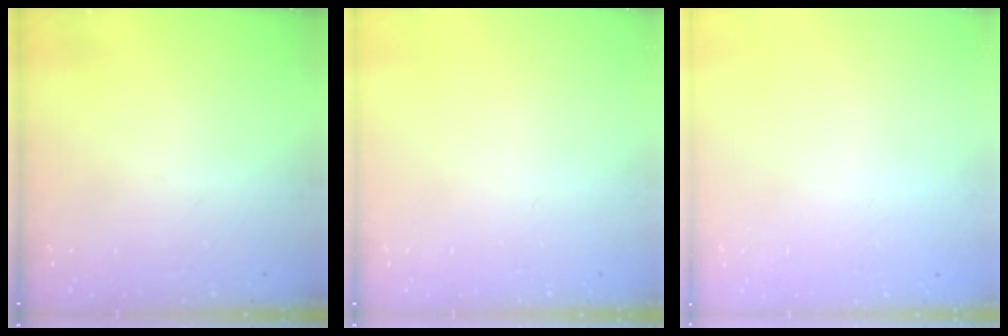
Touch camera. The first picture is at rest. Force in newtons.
{"total": 0.0}
{"total": 0.0}